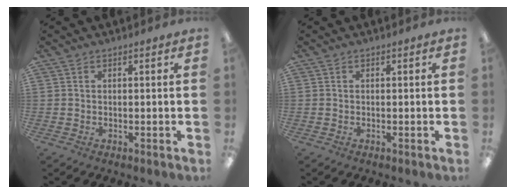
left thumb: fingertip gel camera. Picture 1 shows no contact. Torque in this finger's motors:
{"motor_torque": [0.00, 0.00, 0.08, -0.06, 0.00]}